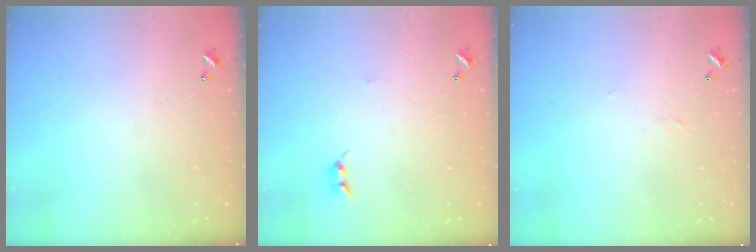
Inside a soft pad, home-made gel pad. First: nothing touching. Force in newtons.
{"total": 0.0}
{"total": 0.9, "press": 0.7, "slide": 0.5}